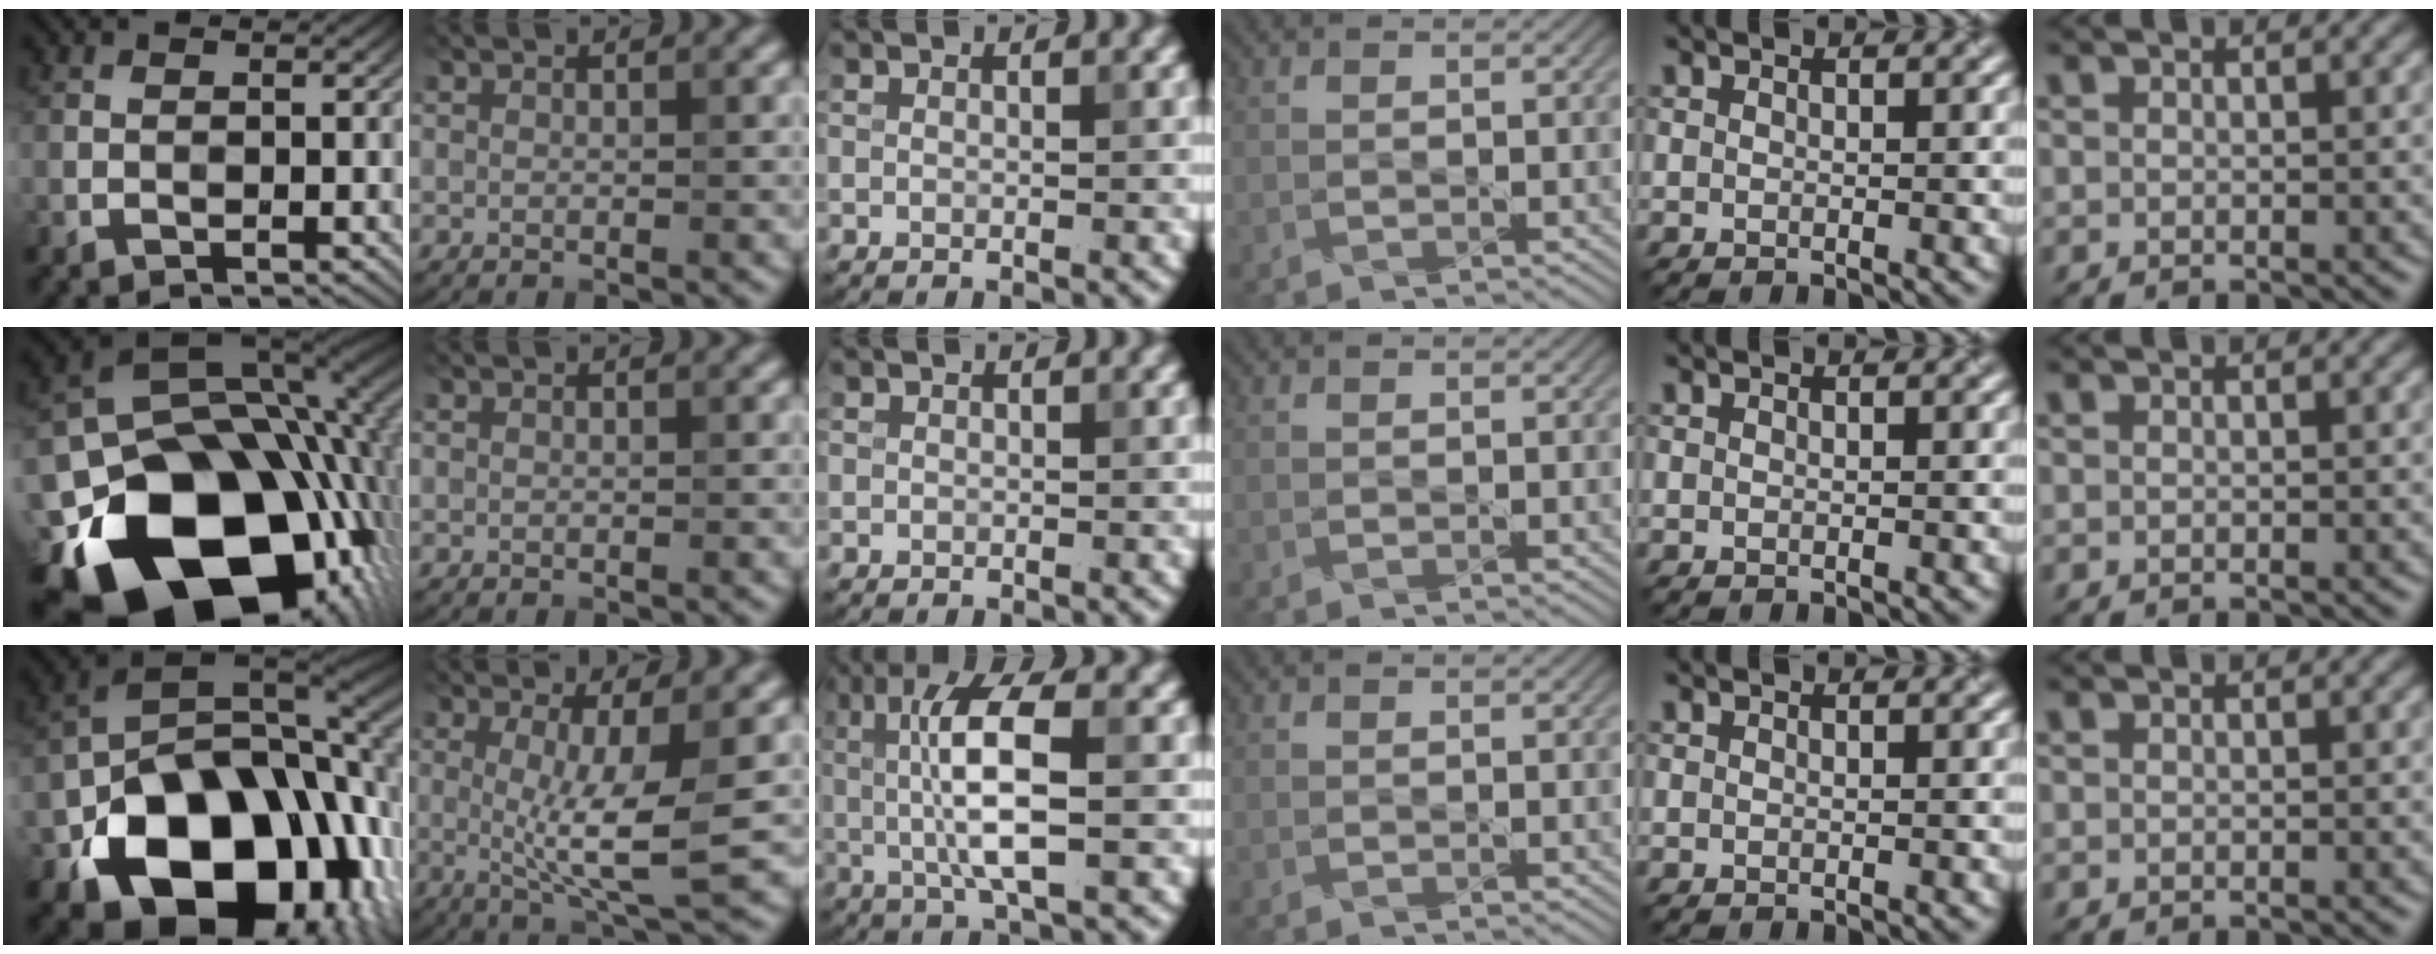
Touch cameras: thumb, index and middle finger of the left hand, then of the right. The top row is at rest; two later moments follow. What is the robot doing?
{"motion": "shake", "object": "tambourine"}